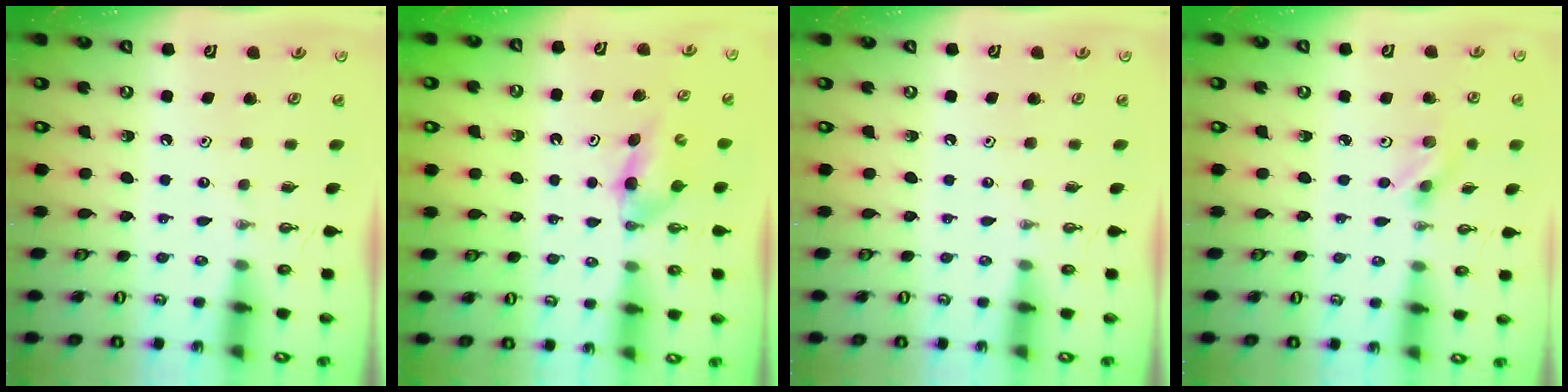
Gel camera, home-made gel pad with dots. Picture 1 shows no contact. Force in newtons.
{"total": 3.7, "press": 3.1, "slide": 2.1}
{"total": 1.0, "press": 0.0, "slide": 1.0}
{"total": 2.2, "press": 2.1, "slide": 0.6}